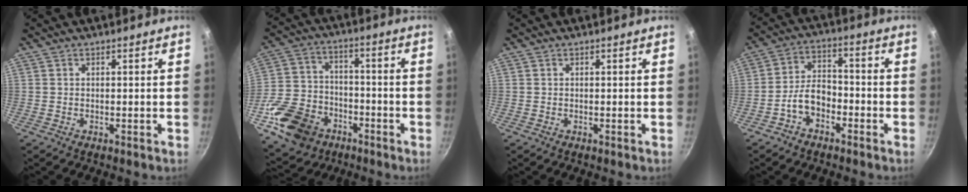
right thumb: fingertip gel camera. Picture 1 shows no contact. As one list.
[{"total": 17.4, "force": [-7.7, 12.8, 8.9], "torque": [-0.154, 0.044, -0.133]}, {"total": 0.0}, {"total": 7.4, "force": [-3.5, 4.7, 4.5], "torque": [-0.061, 0.045, -0.068]}]